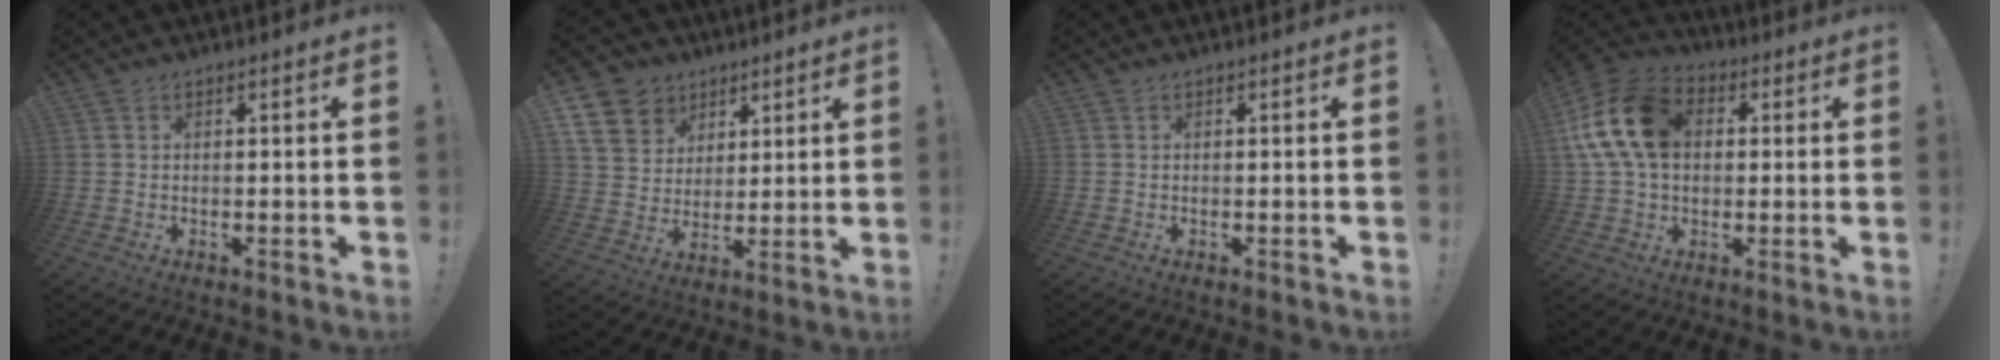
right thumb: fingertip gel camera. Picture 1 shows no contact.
{"total": 12.1, "force": [6.1, 9.7, 3.7], "torque": [-0.059, -0.034, 0.126]}
{"total": 0.0}
{"total": 17.5, "force": [3.6, 12.5, 11.7], "torque": [-0.215, 0.009, 0.071]}